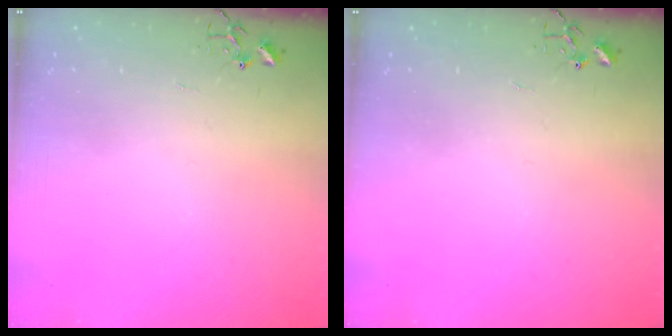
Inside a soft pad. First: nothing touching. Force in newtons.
{"total": 0.0}